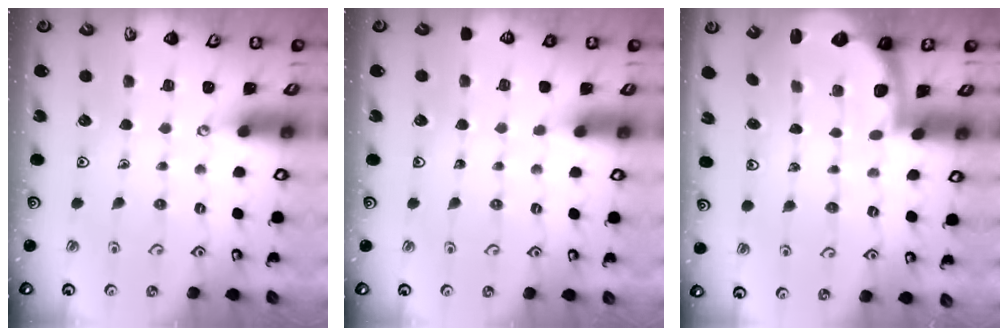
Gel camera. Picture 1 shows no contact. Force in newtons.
{"total": 0.0}
{"total": 2.5, "press": 2.2, "slide": 1.3}